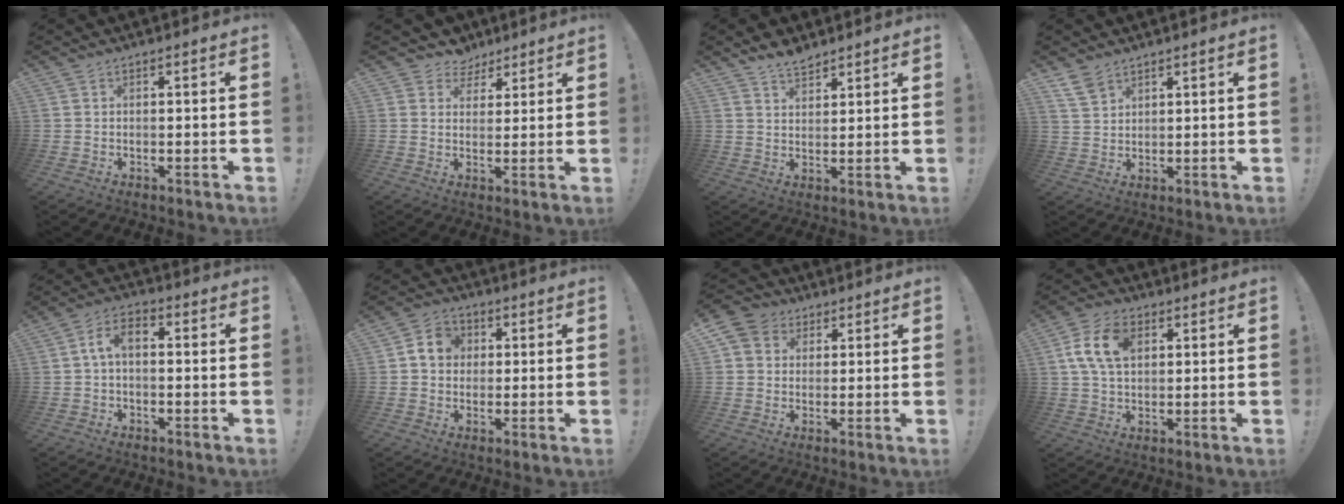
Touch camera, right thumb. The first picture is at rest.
{"total": 6.0, "force": [3.7, 4.6, 0.3], "torque": [0.003, -0.028, 0.073]}
{"total": 5.4, "force": [4.6, 2.0, 1.9], "torque": [-0.028, -0.028, 0.085]}
{"total": 4.9, "force": [3.7, 2.7, 1.7], "torque": [-0.029, -0.019, 0.071]}
{"total": 5.8, "force": [0.0, 2.9, 4.9], "torque": [-0.095, 0.007, 0.001]}
{"total": 7.6, "force": [1.2, 6.6, 3.5], "torque": [-0.054, 0.012, 0.028]}
{"total": 6.2, "force": [2.1, 5.5, 1.9], "torque": [-0.037, -0.001, 0.046]}
{"total": 12.1, "force": [3.3, 7.9, 8.6], "torque": [-0.163, 0.013, 0.066]}